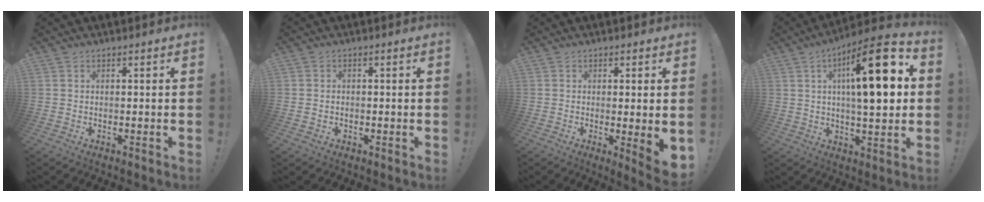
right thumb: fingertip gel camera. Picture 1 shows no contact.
{"total": 1.3, "force": [-0.6, 1.2, 0.3], "torque": [-0.011, 0.006, -0.009]}
{"total": 5.8, "force": [-0.2, 0.3, 5.8], "torque": [-0.082, -0.007, 0.002]}
{"total": 19.1, "force": [4.0, 5.9, 17.7], "torque": [-0.269, -0.011, 0.049]}